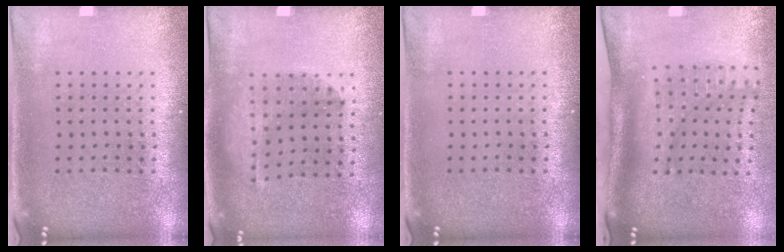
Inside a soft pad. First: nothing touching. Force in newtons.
{"total": 1.0, "press": 1.0, "slide": 0.3}
{"total": 0.0}
{"total": 2.2, "press": 1.5, "slide": 1.6}